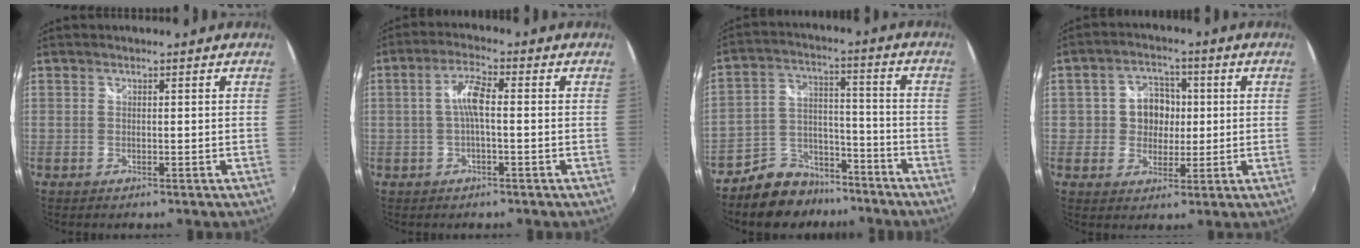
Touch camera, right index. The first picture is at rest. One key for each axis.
{"total": 4.9, "fx": -0.3, "fy": 1.0, "fz": 4.8, "tx": -0.095, "ty": 0.011, "tz": -0.007}
{"total": 11.3, "fx": -8.7, "fy": 6.5, "fz": 3.0, "tx": -0.070, "ty": 0.038, "tz": -0.133}
{"total": 7.2, "fx": 0.4, "fy": 6.4, "fz": 3.2, "tx": -0.059, "ty": 0.021, "tz": 0.009}